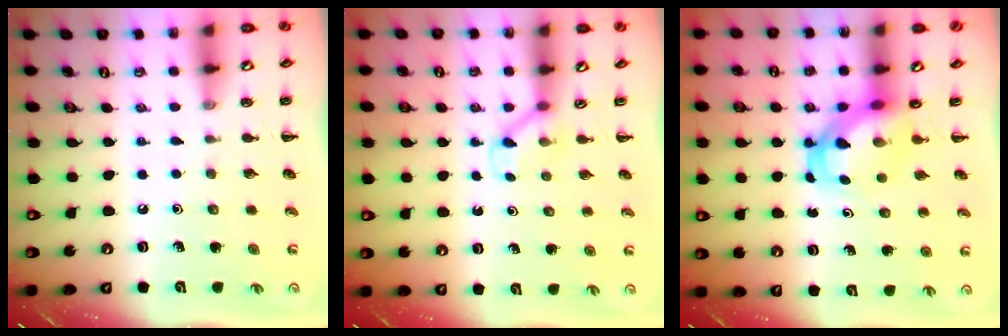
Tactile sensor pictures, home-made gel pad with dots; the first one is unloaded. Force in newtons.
{"total": 3.1, "press": 2.9, "slide": 1.2}
{"total": 4.8, "press": 4.6, "slide": 1.1}